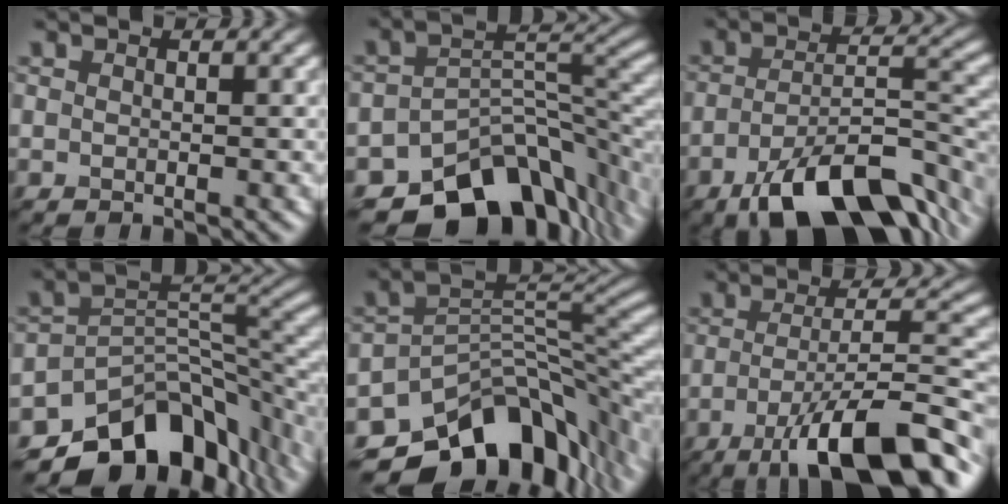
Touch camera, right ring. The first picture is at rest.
{"total": 12.1, "force": [-8.0, 6.6, 6.2], "torque": [-0.087, -0.004, -0.138]}
{"total": 11.9, "force": [-6.9, 4.7, 8.4], "torque": [-0.146, -0.012, -0.116]}
{"total": 11.8, "force": [-7.8, 6.5, 6.0], "torque": [-0.089, 0.000, -0.138]}
{"total": 13.3, "force": [-8.4, 7.2, 7.3], "torque": [-0.117, -0.006, -0.138]}
{"total": 11.7, "force": [-6.3, 3.1, 9.4], "torque": [-0.151, 0.002, -0.105]}